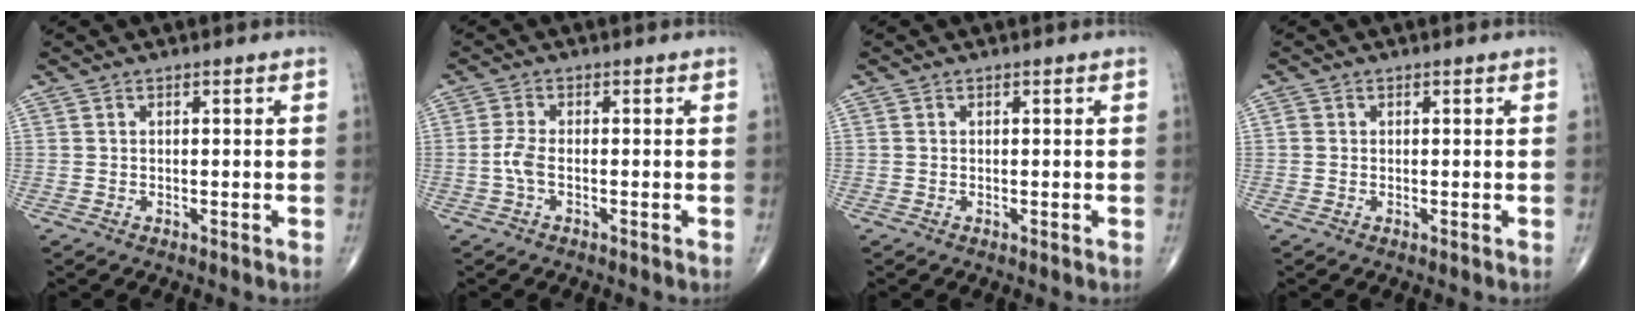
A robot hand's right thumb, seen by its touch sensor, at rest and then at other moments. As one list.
[{"total": 2.0, "force": [-0.5, 0.7, 1.8], "torque": [-0.045, -0.002, -0.014]}, {"total": 0.0}, {"total": 0.8, "force": [0.0, 0.8, 0.3], "torque": [-0.001, 0.002, -0.002]}]